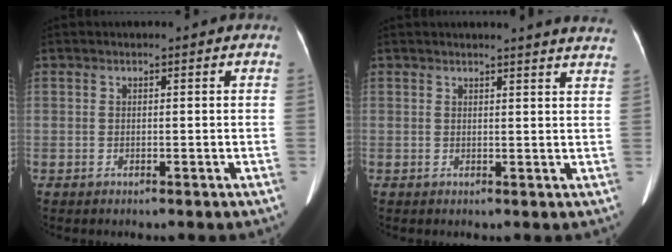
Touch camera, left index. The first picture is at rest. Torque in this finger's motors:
{"motor_torque": [0.14, -0.20, -0.03, 0.03]}